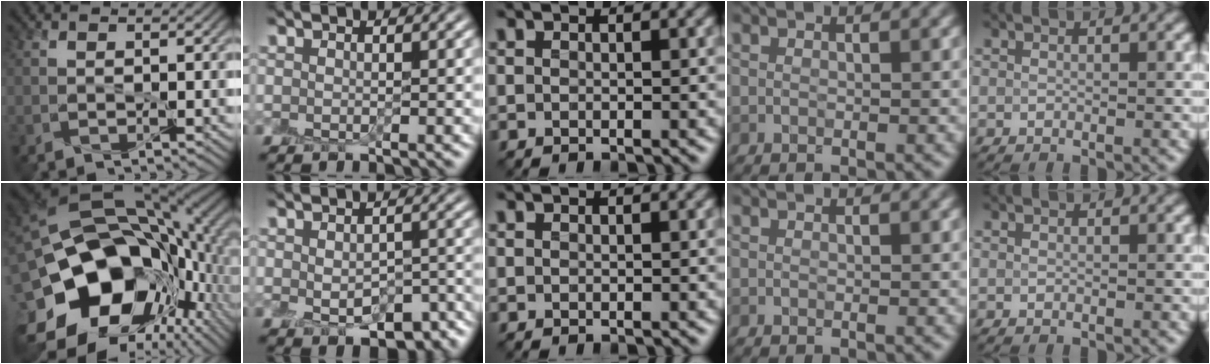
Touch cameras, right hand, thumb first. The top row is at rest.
{"thumb": {"total": 22.9, "force": [-4.7, 16.6, 15.1], "torque": [-0.314, -0.021, -0.075]}, "index": {"total": 5.2, "force": [-2.0, 2.8, 3.9], "torque": [-0.049, -0.004, -0.015]}}